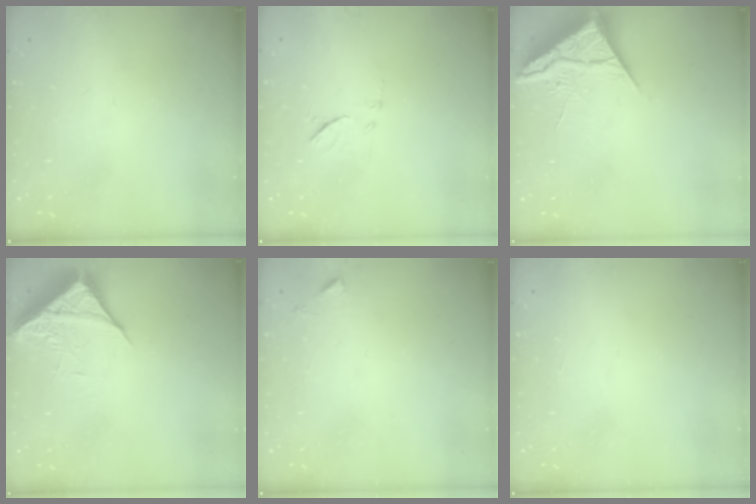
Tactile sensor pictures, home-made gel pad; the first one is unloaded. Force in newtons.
{"total": 8.1, "press": 8.0, "slide": 0.7}
{"total": 7.1, "press": 7.1, "slide": 0.4}
{"total": 7.3, "press": 7.2, "slide": 0.3}
{"total": 3.2, "press": 3.2, "slide": 0.3}
{"total": 1.5, "press": 1.5, "slide": 0.1}